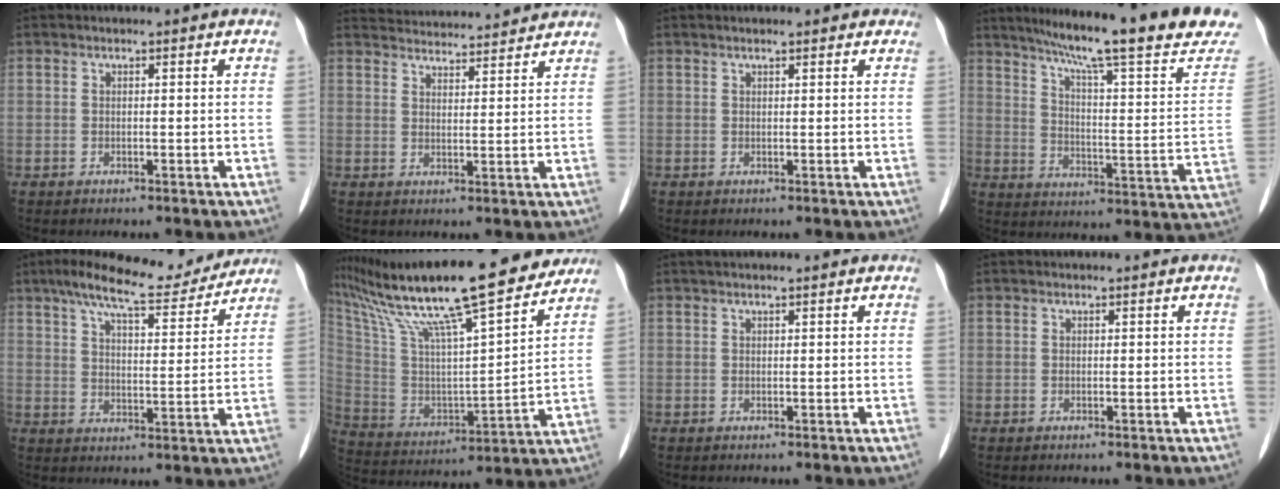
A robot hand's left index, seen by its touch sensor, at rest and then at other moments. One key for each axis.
{"total": 11.7, "fx": 11.5, "fy": 1.1, "fz": 2.2, "tx": -0.033, "ty": 0.025, "tz": 0.155}
{"total": 2.7, "fx": 2.1, "fy": 1.0, "fz": 1.3, "tx": -0.010, "ty": 0.024, "tz": 0.023}
{"total": 23.2, "fx": 18.9, "fy": 1.9, "fz": 13.3, "tx": -0.192, "ty": -0.028, "tz": 0.244}
{"total": 13.7, "fx": 11.8, "fy": 2.6, "fz": 6.3, "tx": -0.104, "ty": 0.012, "tz": 0.174}
{"total": 25.2, "fx": 20.6, "fy": 2.7, "fz": 14.3, "tx": -0.260, "ty": 0.016, "tz": 0.339}
{"total": 2.5, "fx": 2.0, "fy": 0.2, "fz": 1.5, "tx": -0.018, "ty": 0.032, "tz": 0.028}
{"total": 0.0}